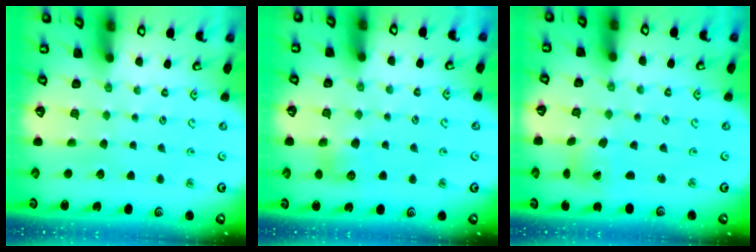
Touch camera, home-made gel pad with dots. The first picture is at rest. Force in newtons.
{"total": 5.6, "press": 5.6, "slide": 0.5}
{"total": 0.6, "press": 0.6, "slide": 0.2}